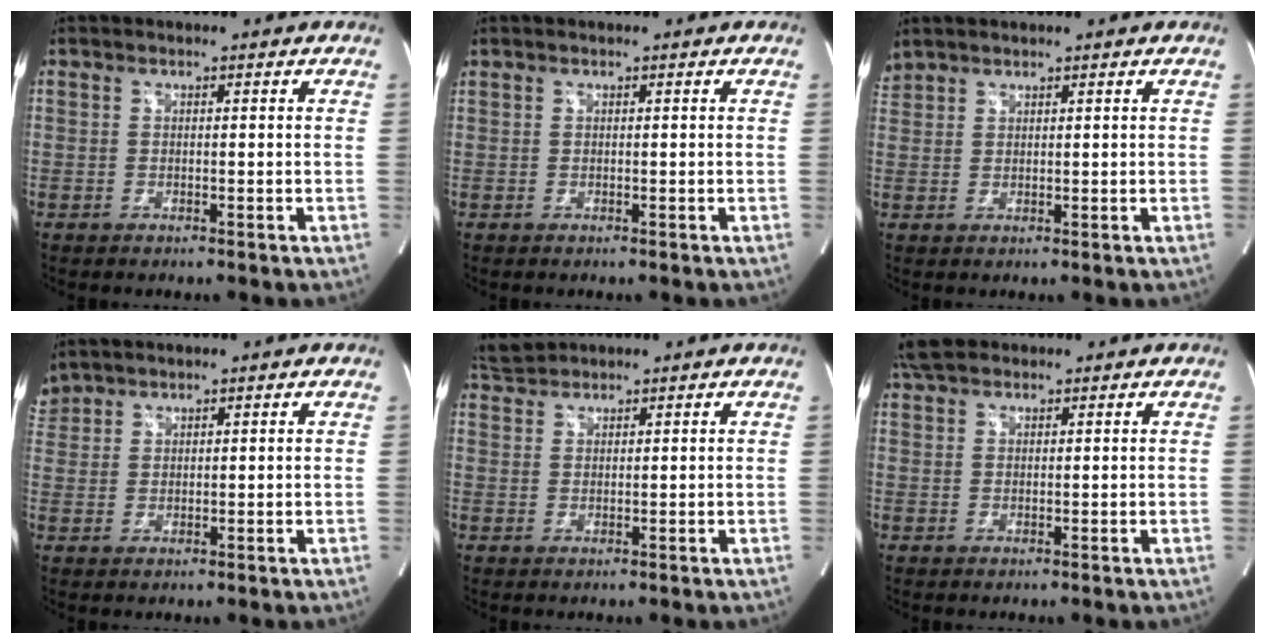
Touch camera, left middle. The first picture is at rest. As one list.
[{"total": 0.0}, {"total": 2.4, "force": [2.3, 0.6, 0.3], "torque": [-0.014, 0.022, 0.047]}, {"total": 3.3, "force": [3.1, 1.3, 0.2], "torque": [-0.009, 0.020, 0.064]}, {"total": 2.6, "force": [2.6, 0.1, -0.3], "torque": [-0.010, 0.013, 0.059]}, {"total": 3.9, "force": [3.2, 1.8, 1.4], "torque": [-0.036, 0.020, 0.061]}]